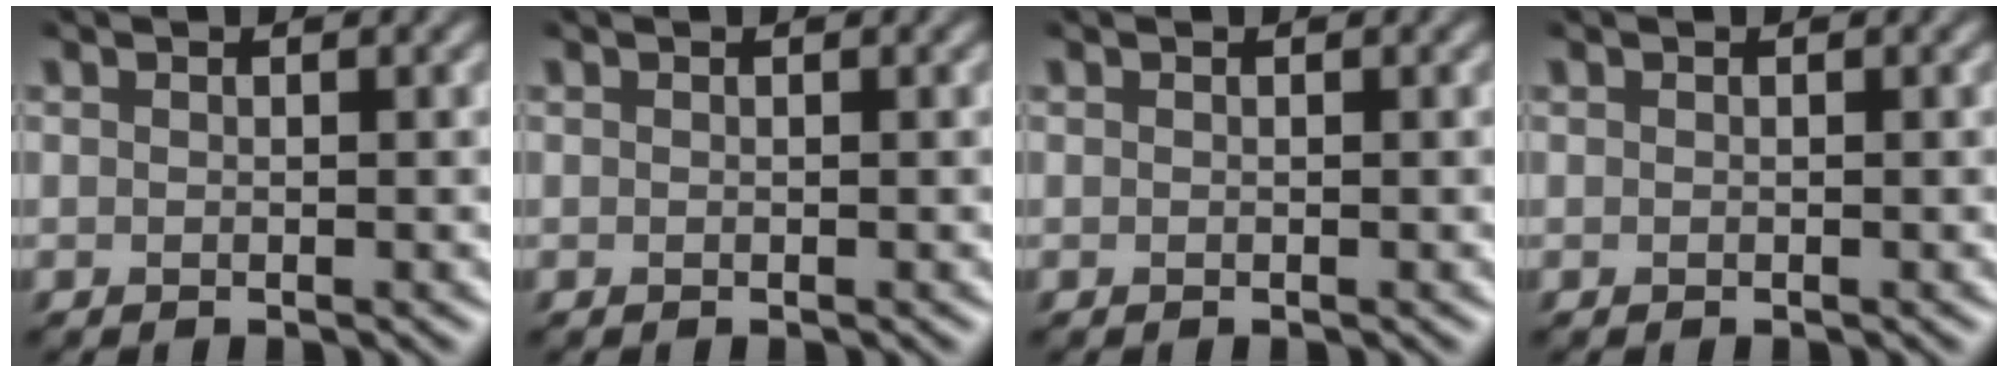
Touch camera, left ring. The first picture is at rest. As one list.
[{"total": 0.0}, {"total": 0.0}, {"total": 0.0}]